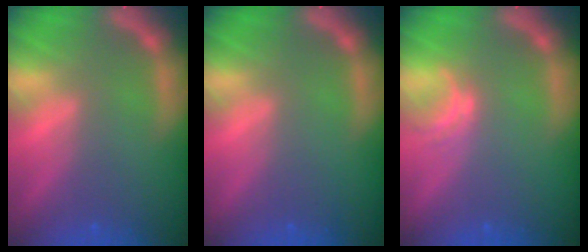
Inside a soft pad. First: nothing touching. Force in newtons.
{"total": 0.0}
{"total": 1.5}